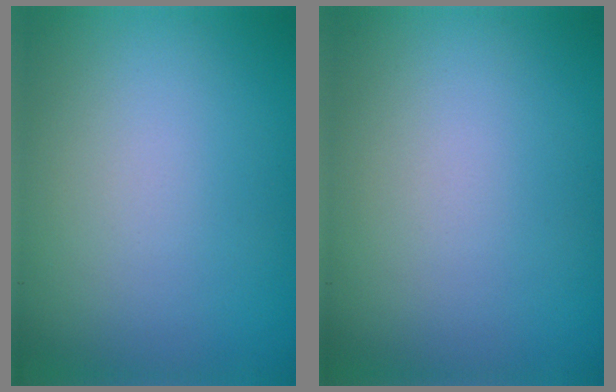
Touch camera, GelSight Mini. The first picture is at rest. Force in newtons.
{"total": 0.0}